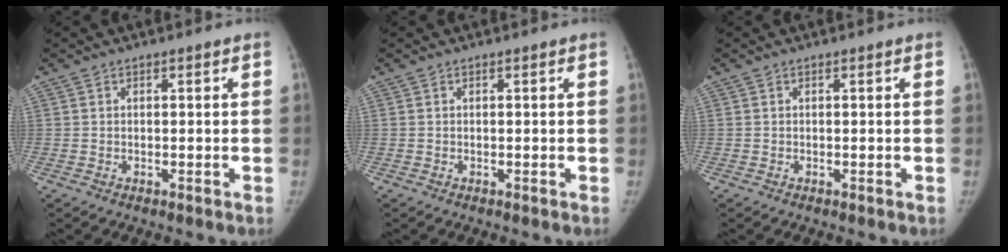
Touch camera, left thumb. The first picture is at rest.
{"total": 0.0}
{"total": 0.0}